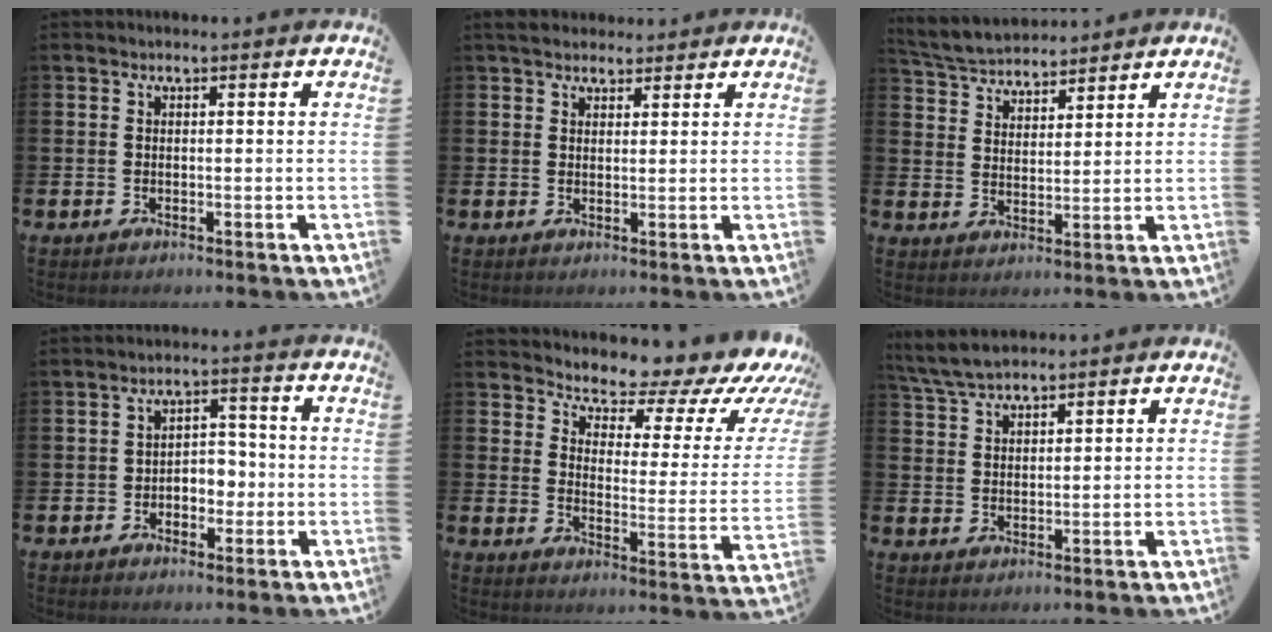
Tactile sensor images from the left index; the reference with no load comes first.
{"total": 3.6, "force": [3.3, 1.4, 0.6], "torque": [-0.013, -0.008, 0.060]}
{"total": 4.9, "force": [4.8, 0.9, 0.1], "torque": [-0.023, -0.028, 0.086]}
{"total": 3.1, "force": [-1.2, 2.5, 1.4], "torque": [-0.027, 0.007, -0.031]}
{"total": 8.0, "force": [7.4, 2.4, 2.0], "torque": [-0.037, -0.073, 0.115]}
{"total": 5.0, "force": [4.6, 1.0, 1.6], "torque": [-0.051, -0.007, 0.088]}